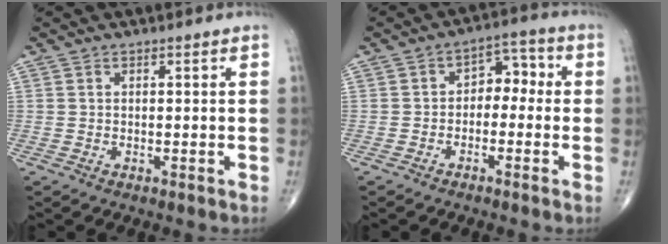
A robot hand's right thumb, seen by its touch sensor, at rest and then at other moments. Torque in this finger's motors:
{"motor_torque": [-0.19, -0.01, 0.22, 0.11, 0.02]}